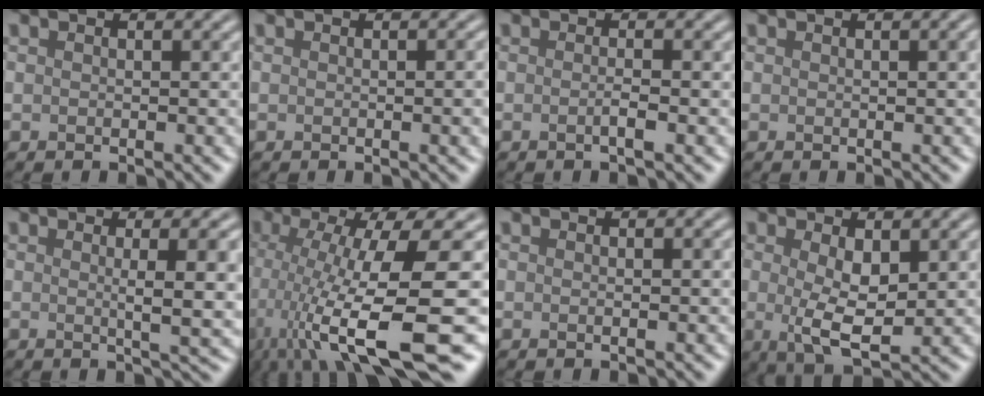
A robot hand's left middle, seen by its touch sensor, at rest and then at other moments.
{"total": 2.5, "force": [0.0, 1.0, 2.3], "torque": [-0.011, 0.005, -0.004]}
{"total": 1.2, "force": [-0.2, 0.3, 1.1], "torque": [-0.014, 0.002, -0.004]}
{"total": 1.7, "force": [0.4, 0.7, 1.5], "torque": [-0.009, 0.006, -0.001]}
{"total": 5.6, "force": [0.5, 1.3, 5.4], "torque": [-0.068, 0.003, 0.010]}
{"total": 13.6, "force": [-3.4, 3.2, 12.8], "torque": [-0.212, -0.013, -0.046]}
{"total": 1.0, "force": [0.2, 0.4, 0.9], "torque": [-0.004, -0.006, -0.005]}
{"total": 3.9, "force": [0.3, 1.1, 3.7], "torque": [-0.072, -0.006, 0.012]}